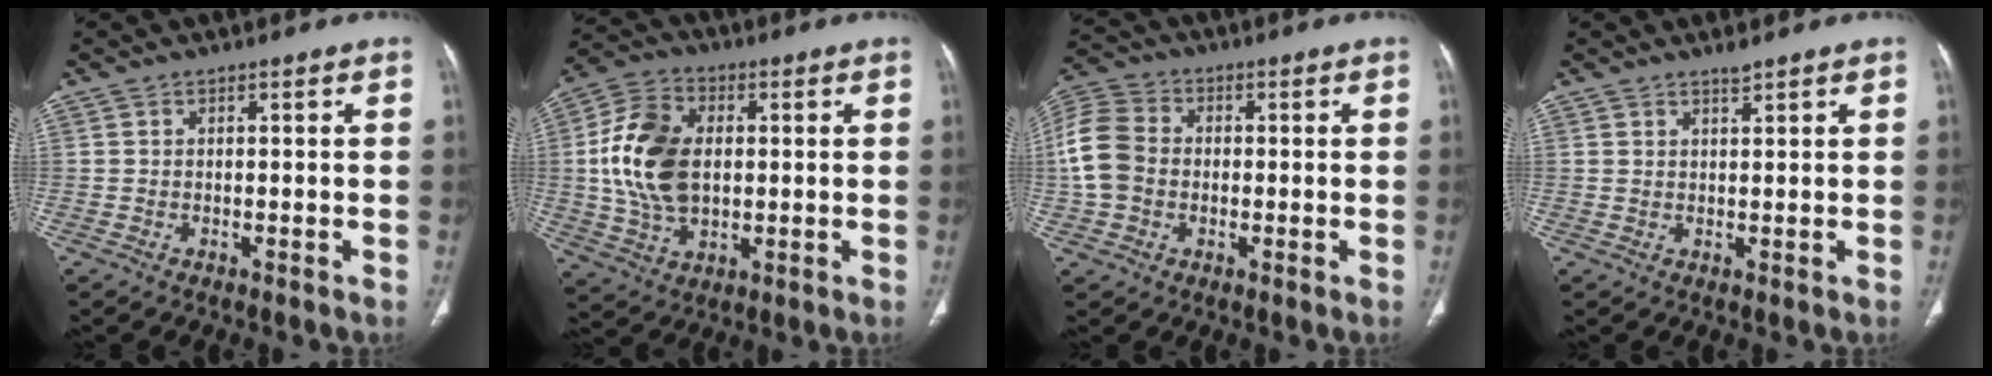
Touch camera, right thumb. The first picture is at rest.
{"total": 15.4, "force": [1.1, 10.2, 11.4], "torque": [-0.205, 0.010, 0.022]}
{"total": 10.4, "force": [-0.4, 8.4, 6.2], "torque": [-0.119, 0.029, -0.017]}
{"total": 1.6, "force": [1.4, 0.2, 0.7], "torque": [-0.004, -0.007, 0.027]}